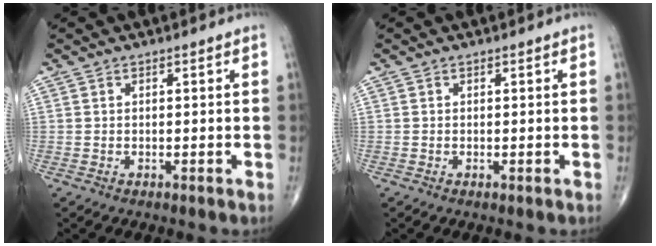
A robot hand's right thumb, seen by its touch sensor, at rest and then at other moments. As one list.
[{"total": 0.0}]